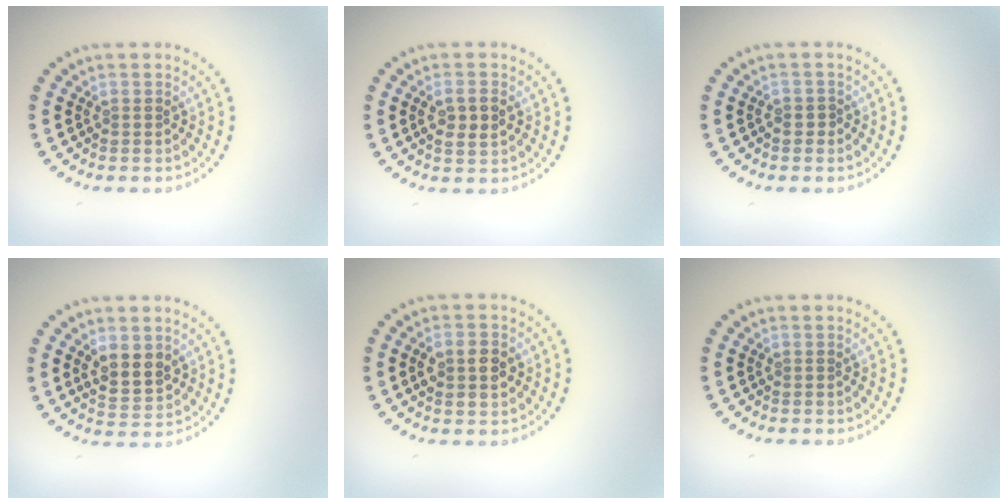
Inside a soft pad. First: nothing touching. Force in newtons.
{"total": 2.5, "press": 2.4, "slide": 0.3}
{"total": 0.8, "press": 0.5, "slide": 0.6}
{"total": 3.1, "press": 3.1, "slide": 0.7}
{"total": 2.7, "press": 2.7, "slide": 0.1}
{"total": 0.0}